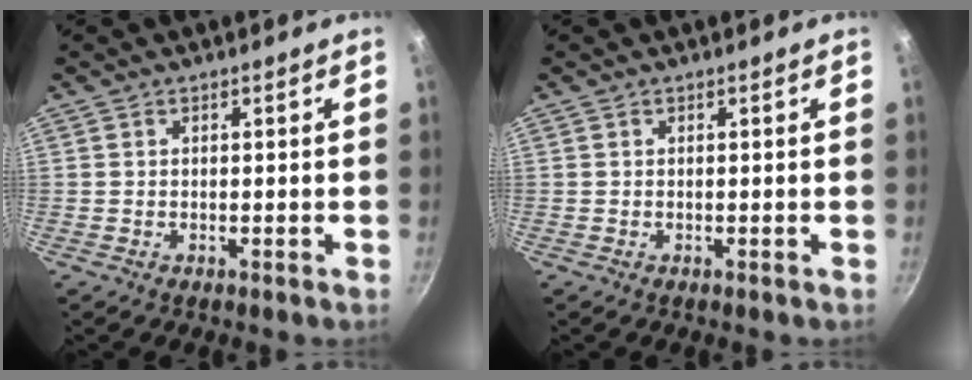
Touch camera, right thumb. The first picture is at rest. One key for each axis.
{"total": 0.0}